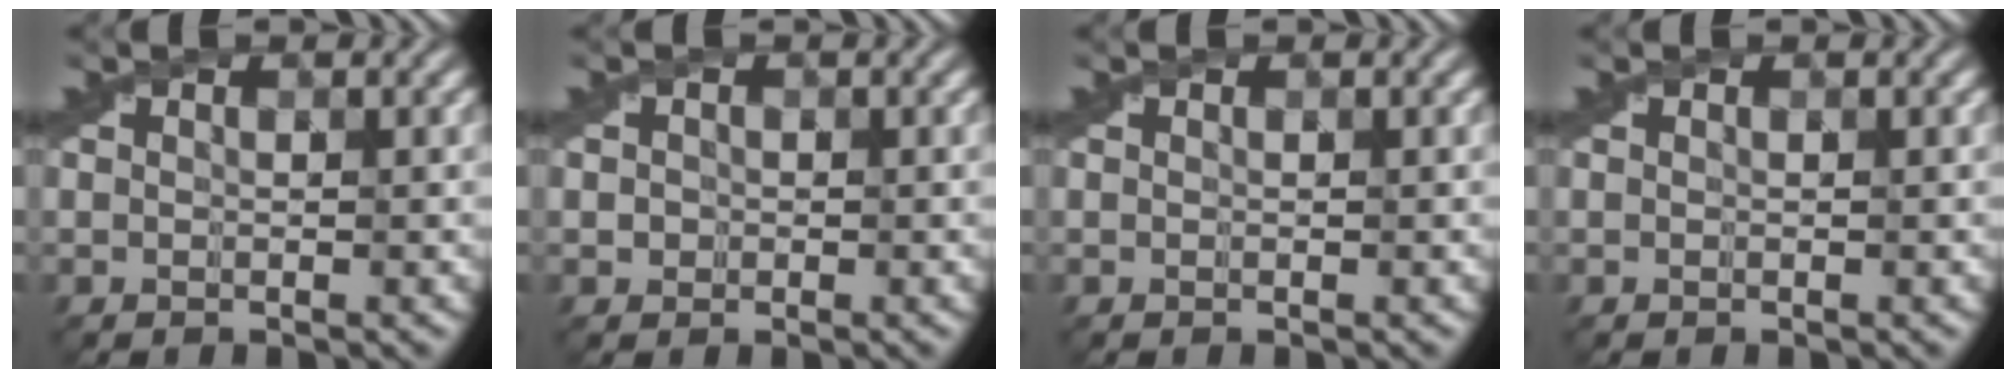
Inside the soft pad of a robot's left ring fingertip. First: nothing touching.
{"total": 0.7, "force": [-0.1, 0.7, 0.0], "torque": [0.006, -0.002, -0.005]}
{"total": 0.0}
{"total": 0.0}